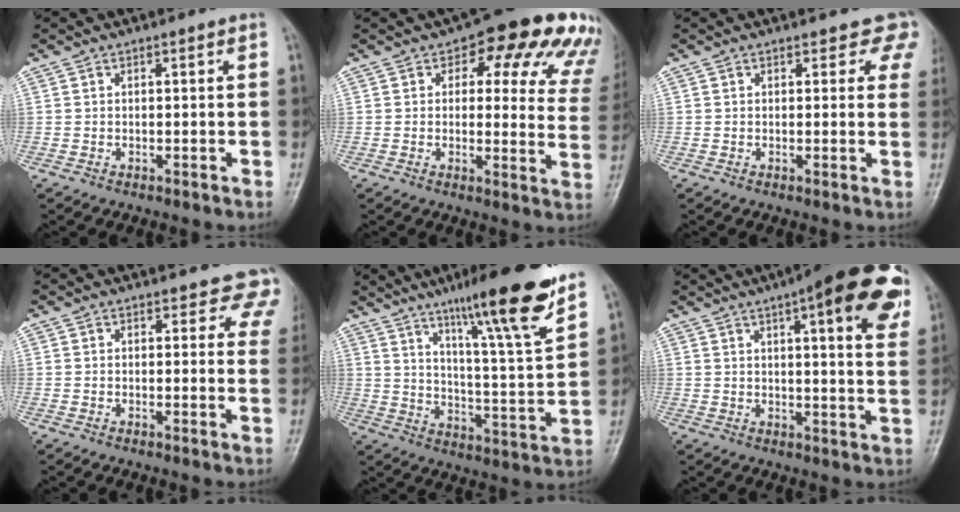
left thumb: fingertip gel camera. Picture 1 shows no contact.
{"total": 14.1, "force": [7.8, 6.5, 9.9], "torque": [-0.052, -0.028, 0.072]}
{"total": 5.6, "force": [4.6, 2.7, 1.6], "torque": [0.032, -0.020, 0.033]}
{"total": 6.1, "force": [5.1, 3.0, 1.2], "torque": [0.041, -0.022, 0.034]}
{"total": 19.1, "force": [12.9, 1.5, 13.9], "torque": [-0.187, -0.071, 0.203]}
{"total": 20.5, "force": [10.1, 5.6, 16.9], "torque": [-0.197, -0.017, 0.121]}